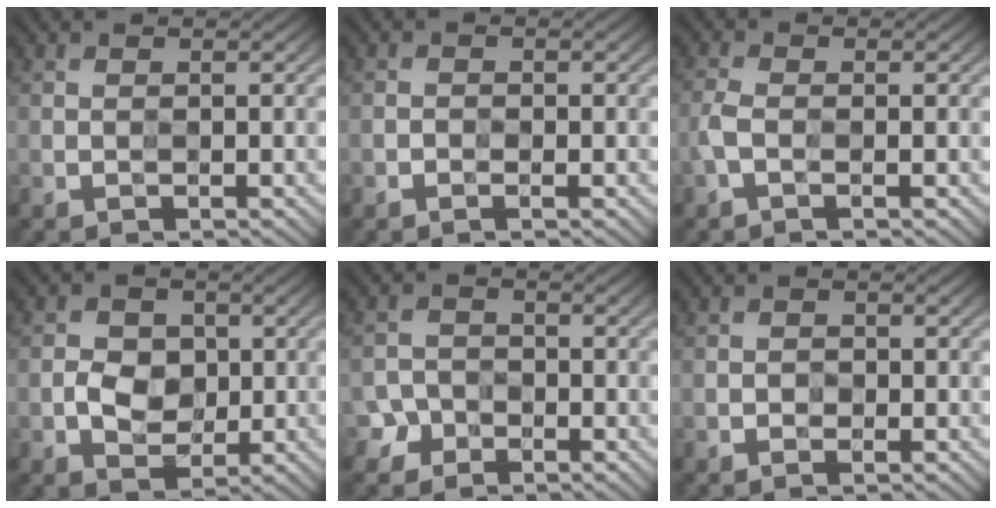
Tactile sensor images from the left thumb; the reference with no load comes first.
{"total": 0.9, "force": [-0.8, 0.4, -0.2], "torque": [0.014, -0.001, -0.015]}
{"total": 2.6, "force": [-1.4, 1.2, 1.8], "torque": [-0.043, -0.001, -0.029]}
{"total": 3.6, "force": [-0.3, 3.2, 1.5], "torque": [-0.023, 0.001, -0.009]}
{"total": 3.0, "force": [-2.0, 2.2, -0.3], "torque": [0.014, -0.002, -0.046]}
{"total": 1.0, "force": [-0.5, 0.9, 0.1], "torque": [0.009, 0.000, -0.011]}